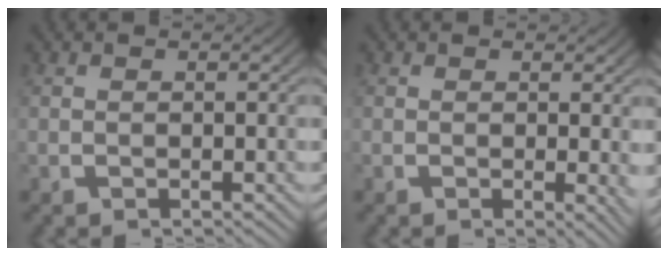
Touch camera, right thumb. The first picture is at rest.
{"total": 1.4, "force": [0.2, 0.4, 1.3], "torque": [-0.010, -0.004, 0.002]}